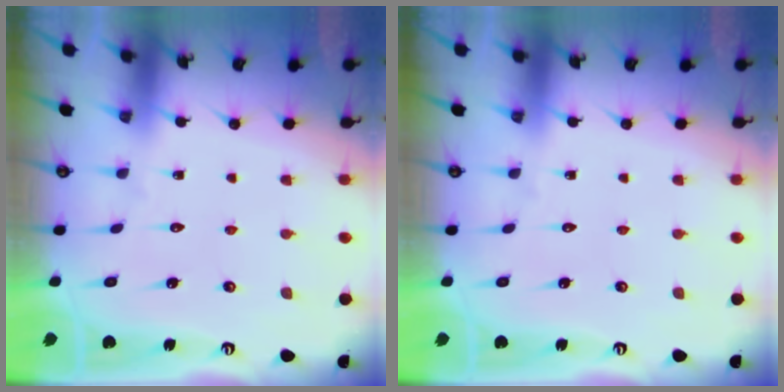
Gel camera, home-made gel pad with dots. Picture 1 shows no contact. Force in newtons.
{"total": 0.0}